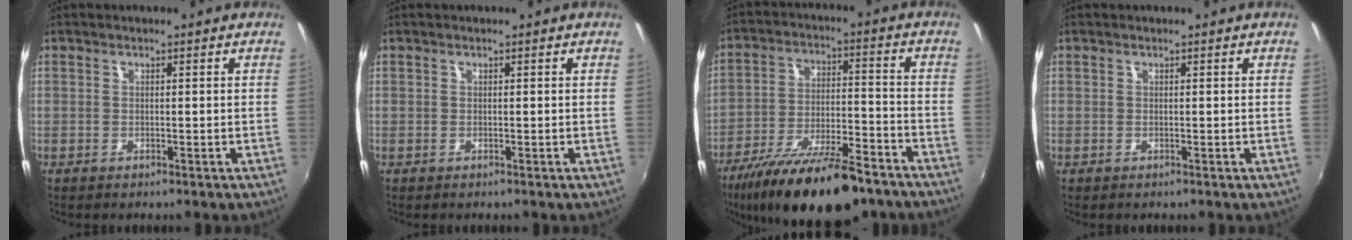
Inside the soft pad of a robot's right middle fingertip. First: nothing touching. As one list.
[{"total": 0.0}, {"total": 21.6, "force": [-16.3, 6.2, 12.7], "torque": [-0.231, -0.037, -0.253]}, {"total": 0.0}]